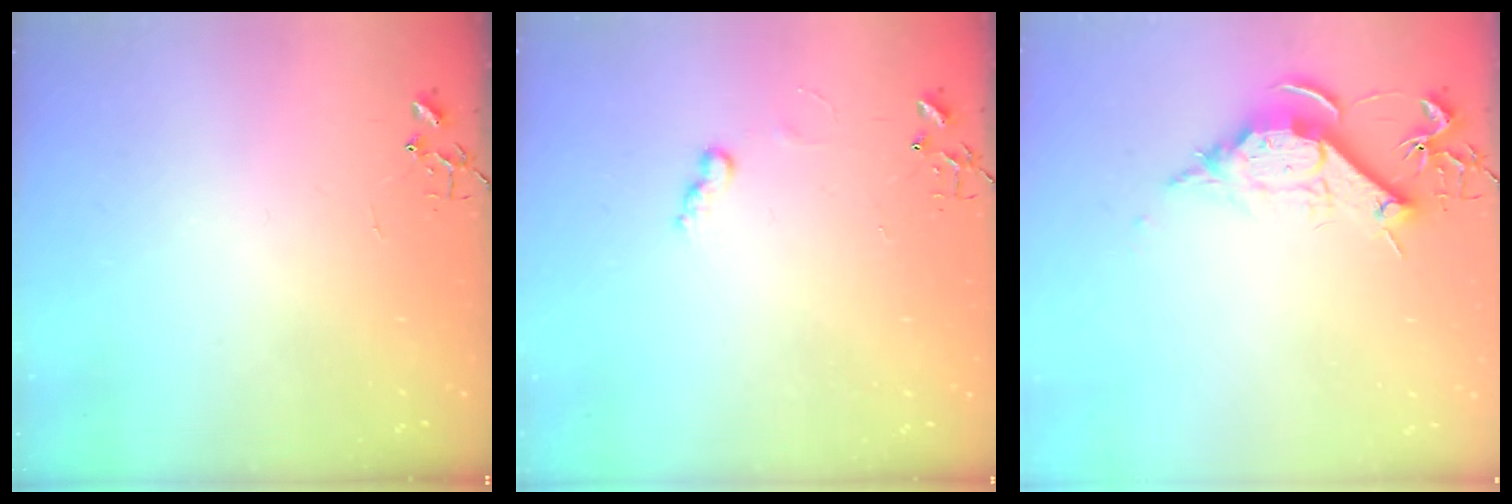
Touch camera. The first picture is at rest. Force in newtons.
{"total": 5.0, "press": 5.0, "slide": 0.5}
{"total": 10.8, "press": 10.8, "slide": 0.1}